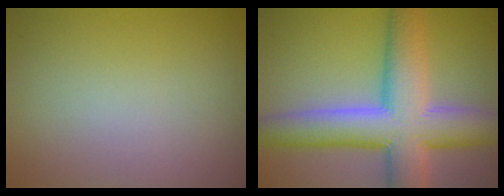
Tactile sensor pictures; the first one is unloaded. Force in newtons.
{"total": 10.4, "press": 10.4, "slide": 0.5}